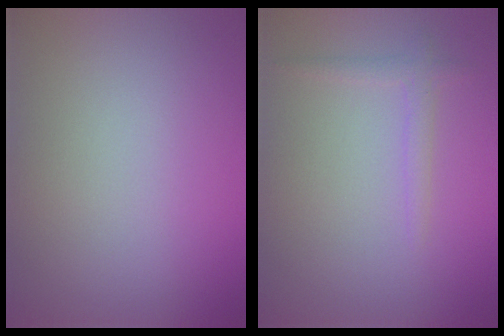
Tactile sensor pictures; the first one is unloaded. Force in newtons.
{"total": 1.3, "press": 1.3, "slide": 0.1}